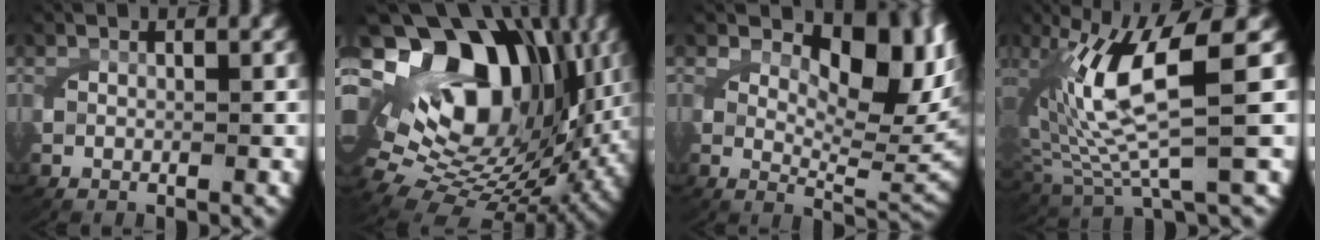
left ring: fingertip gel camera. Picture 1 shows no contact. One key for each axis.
{"total": 24.4, "fx": 3.2, "fy": 16.9, "fz": 17.3, "tx": -0.298, "ty": -0.007, "tz": 0.055}
{"total": 8.6, "fx": 2.8, "fy": 4.3, "fz": 6.9, "tx": -0.091, "ty": -0.014, "tz": 0.047}
{"total": 10.4, "fx": 1.3, "fy": 4.9, "fz": 9.0, "tx": -0.189, "ty": -0.009, "tz": 0.032}